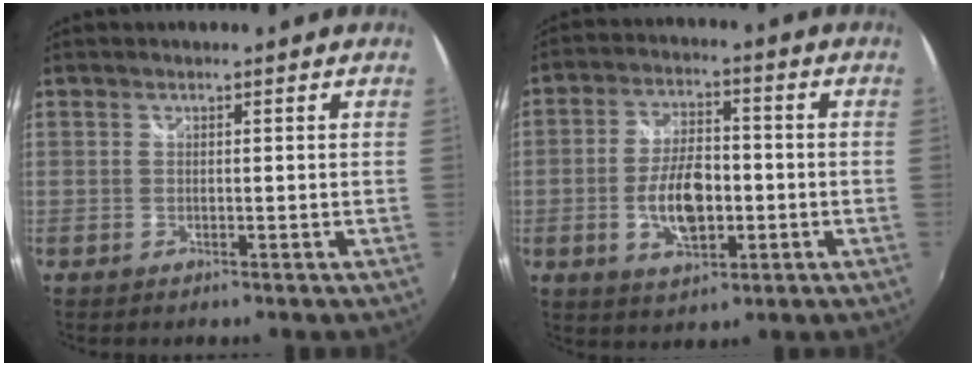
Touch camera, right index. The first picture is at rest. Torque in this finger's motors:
{"motor_torque": [1.77, 0.01, 0.59, 0.09]}